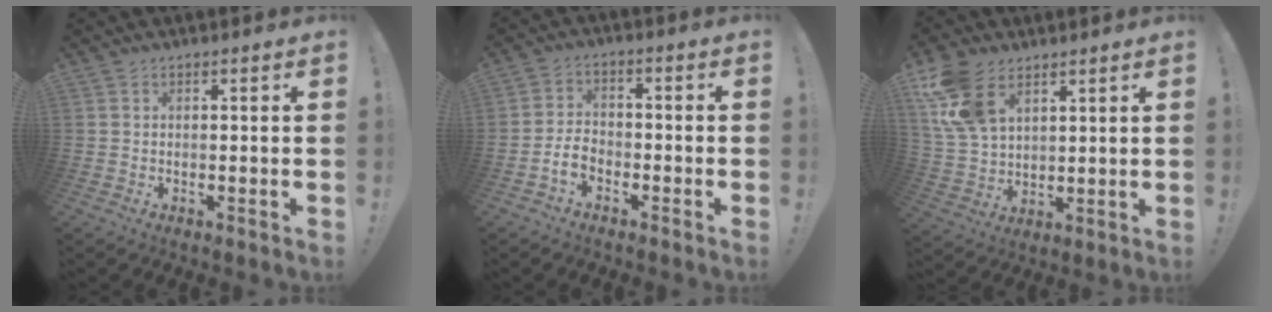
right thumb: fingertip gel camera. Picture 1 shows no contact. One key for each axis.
{"total": 5.2, "fx": -3.0, "fy": 3.1, "fz": 2.9, "tx": -0.058, "ty": 0.011, "tz": -0.054}
{"total": 13.8, "fx": 7.1, "fy": 8.5, "fz": 8.2, "tx": -0.175, "ty": -0.020, "tz": 0.140}